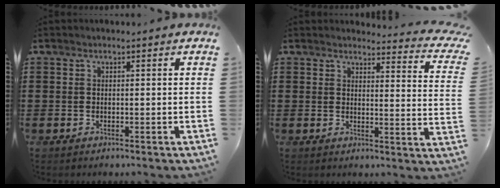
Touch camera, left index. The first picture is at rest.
{"total": 3.3, "force": [3.1, 0.2, 1.1], "torque": [-0.021, -0.021, 0.050]}